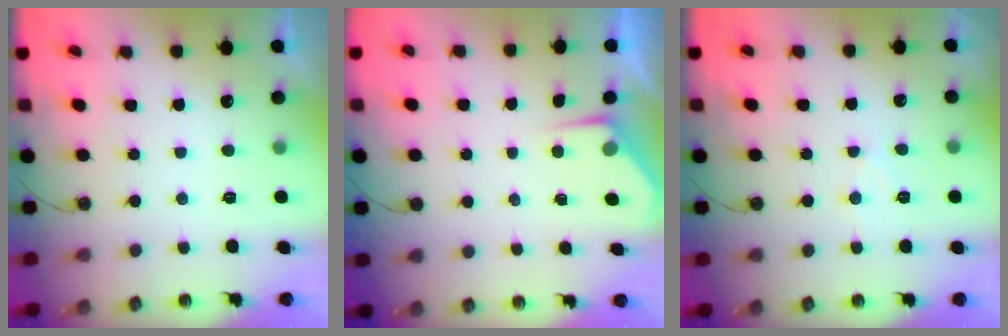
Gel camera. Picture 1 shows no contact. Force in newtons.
{"total": 2.9, "press": 2.9, "slide": 0.5}
{"total": 6.4, "press": 6.4, "slide": 0.1}